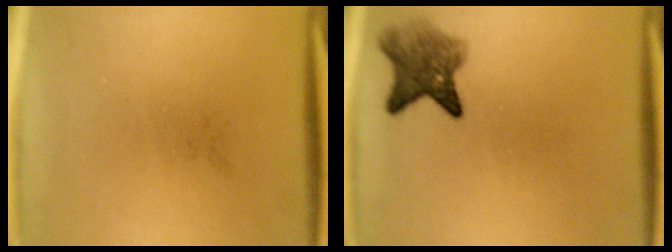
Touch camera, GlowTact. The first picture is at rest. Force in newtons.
{"total": 5.5}